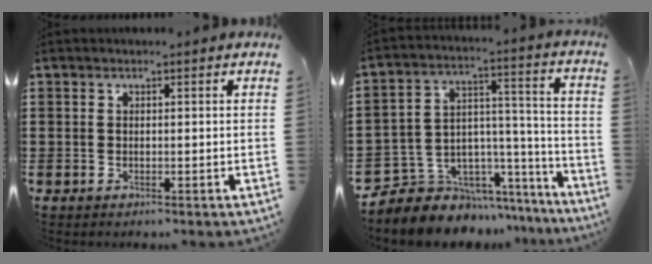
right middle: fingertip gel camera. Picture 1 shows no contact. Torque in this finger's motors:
{"motor_torque": [2.14, 0.00, 0.52, 0.06]}